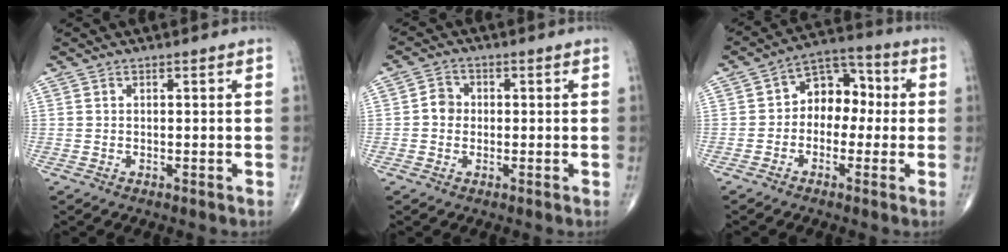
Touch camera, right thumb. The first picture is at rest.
{"total": 3.3, "force": [-0.2, 2.9, 1.5], "torque": [-0.010, 0.009, -0.012]}
{"total": 9.6, "force": [-0.1, 7.0, 6.6], "torque": [-0.057, 0.040, -0.016]}